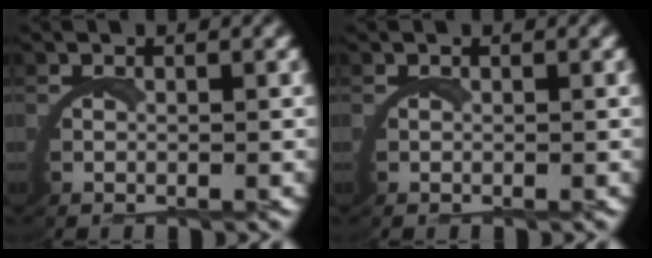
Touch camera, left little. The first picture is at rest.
{"total": 0.0}